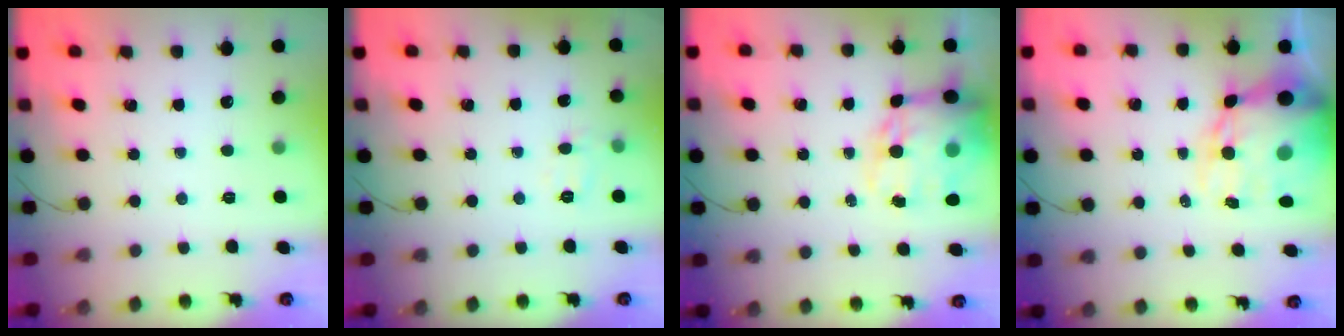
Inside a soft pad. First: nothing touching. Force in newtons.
{"total": 6.2, "press": 6.0, "slide": 1.4}
{"total": 18.9, "press": 18.4, "slide": 4.2}
{"total": 16.7, "press": 16.3, "slide": 3.5}